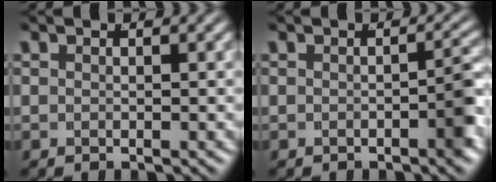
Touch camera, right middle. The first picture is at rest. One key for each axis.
{"total": 2.2, "fx": -0.9, "fy": 0.5, "fz": 1.9, "tx": -0.023, "ty": 0.001, "tz": -0.016}